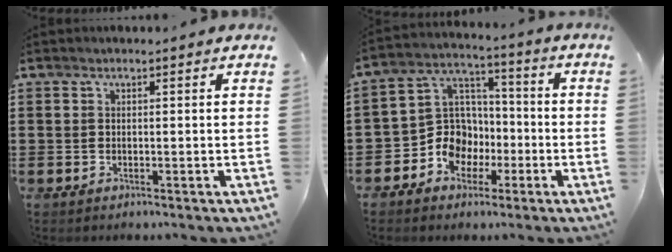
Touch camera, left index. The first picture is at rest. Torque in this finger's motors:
{"motor_torque": [0.89, -0.16, 0.26, 0.07]}